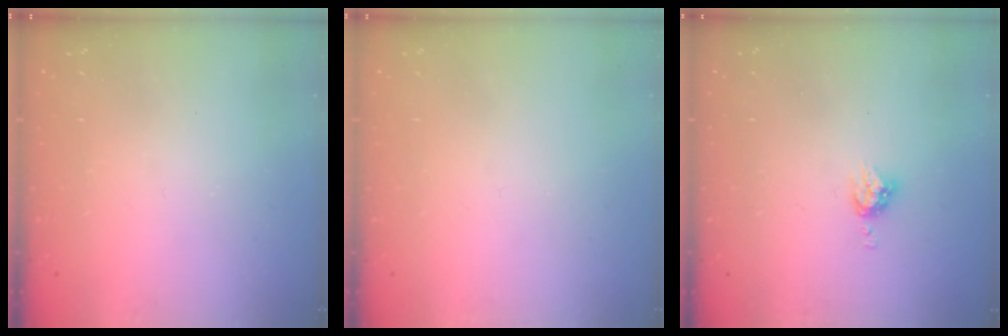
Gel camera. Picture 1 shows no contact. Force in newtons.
{"total": 0.0}
{"total": 5.1, "press": 5.1, "slide": 0.7}